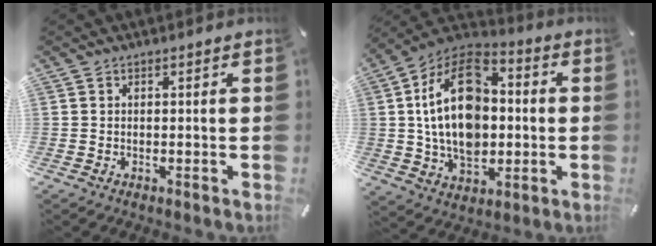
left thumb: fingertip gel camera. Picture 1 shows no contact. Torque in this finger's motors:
{"motor_torque": [1.04, 1.26, 2.77, 0.00, 0.33]}